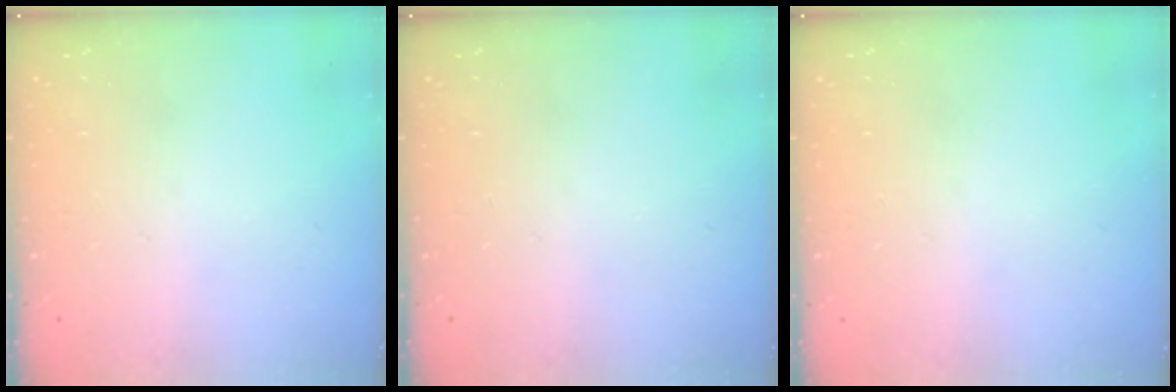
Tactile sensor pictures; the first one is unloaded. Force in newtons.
{"total": 0.0}
{"total": 0.5, "press": 0.5, "slide": 0.1}